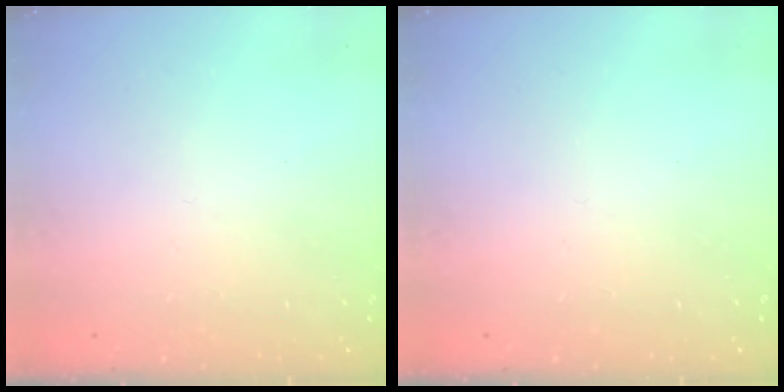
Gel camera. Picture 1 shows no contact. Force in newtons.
{"total": 0.0}